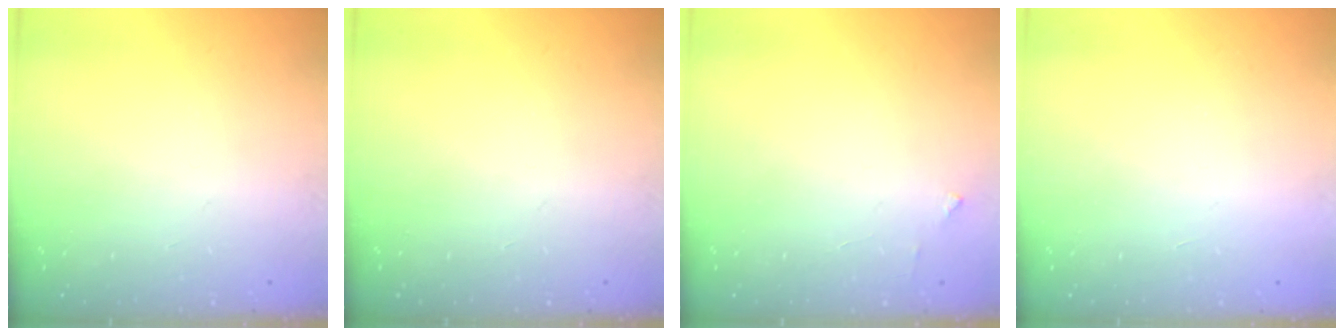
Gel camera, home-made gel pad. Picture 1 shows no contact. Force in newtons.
{"total": 0.0}
{"total": 2.6, "press": 2.6, "slide": 0.2}
{"total": 1.5, "press": 1.5, "slide": 0.1}